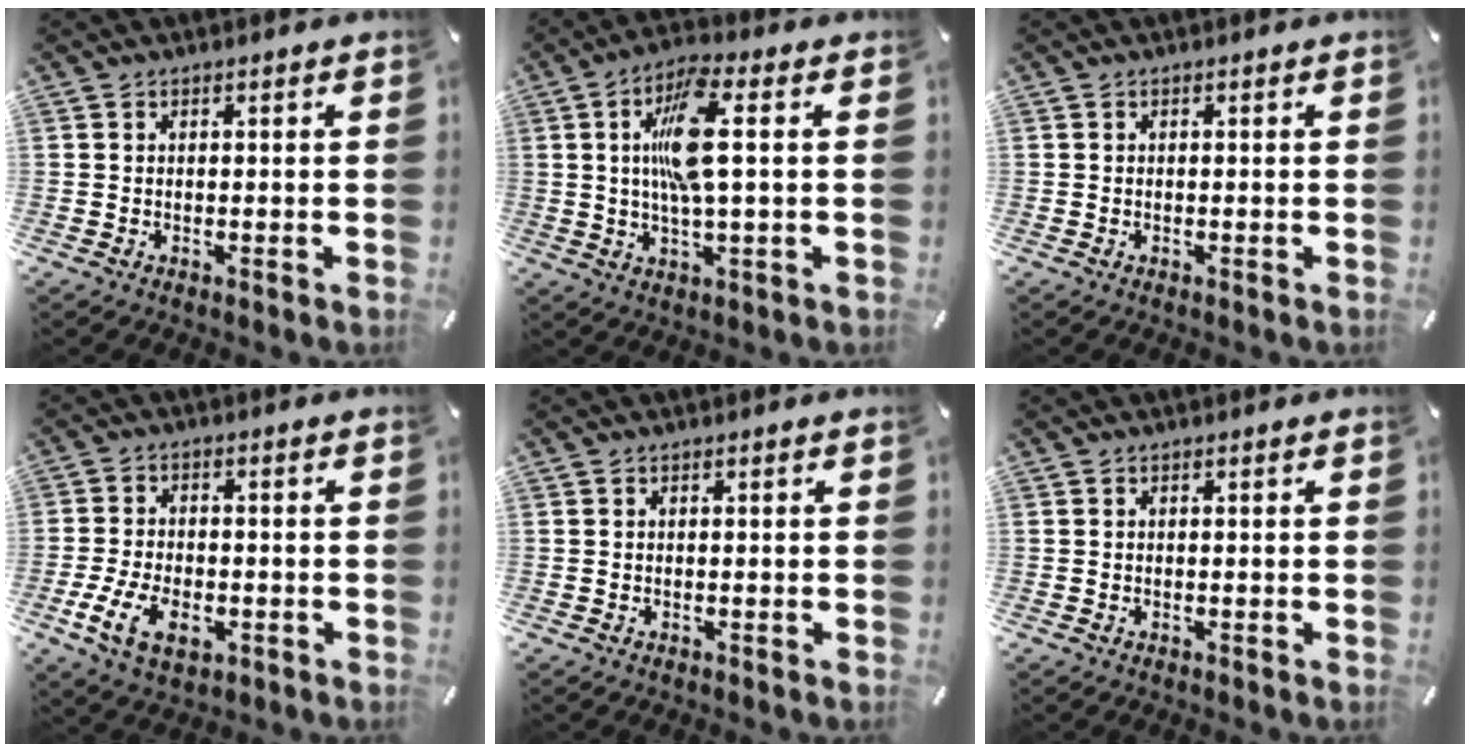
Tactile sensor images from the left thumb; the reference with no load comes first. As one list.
[{"total": 11.6, "force": [1.8, 3.1, 11.0], "torque": [-0.218, -0.002, 0.022]}, {"total": 0.0}, {"total": 9.4, "force": [-3.5, 5.5, 6.8], "torque": [-0.152, 0.002, -0.062]}, {"total": 0.0}, {"total": 0.0}]